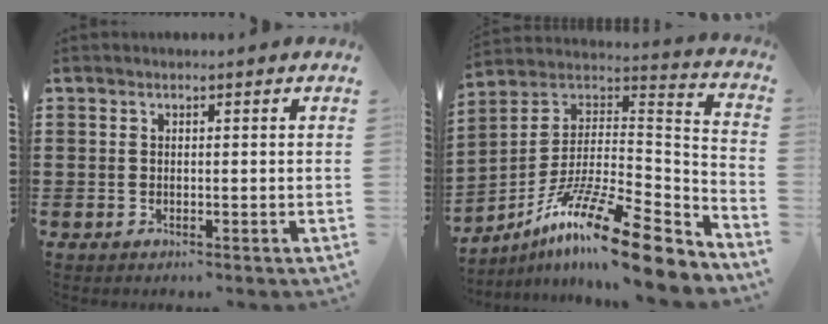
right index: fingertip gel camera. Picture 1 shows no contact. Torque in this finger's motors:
{"motor_torque": [1.52, 0.62, 0.81, 0.21]}